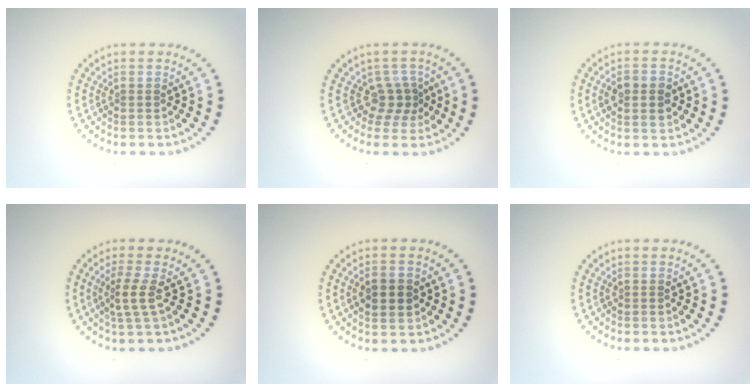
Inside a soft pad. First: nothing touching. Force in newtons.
{"total": 2.2, "press": 1.5, "slide": 1.6}
{"total": 2.7, "press": 2.7, "slide": 0.1}
{"total": 2.2, "press": 1.5, "slide": 1.6}
{"total": 2.6, "press": 2.6, "slide": 0.2}
{"total": 0.0}